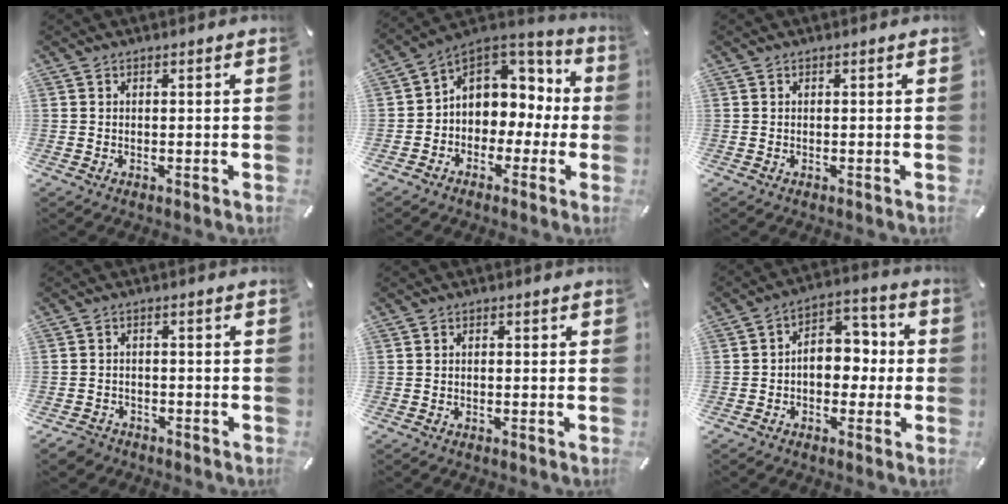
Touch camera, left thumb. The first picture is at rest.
{"total": 8.6, "force": [1.6, 7.8, 3.2], "torque": [-0.062, -0.009, 0.037]}
{"total": 0.0}
{"total": 3.1, "force": [-2.5, 1.8, 0.7], "torque": [-0.025, 0.009, -0.053]}
{"total": 0.7, "force": [-0.3, 0.5, 0.4], "torque": [-0.008, 0.001, -0.007]}
{"total": 8.1, "force": [-1.1, 6.1, 5.2], "torque": [-0.064, 0.006, -0.023]}